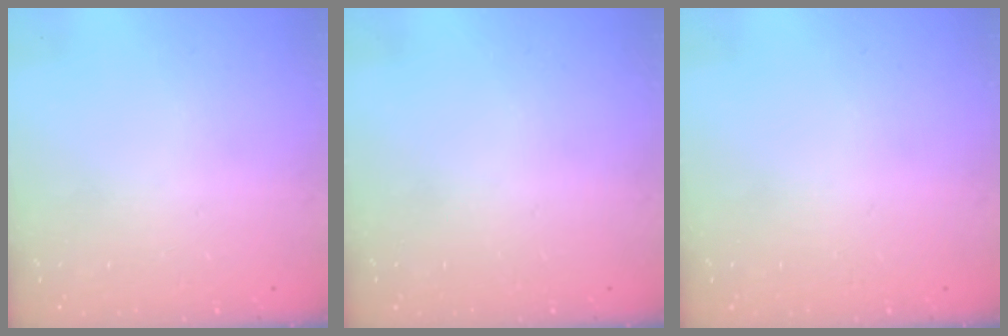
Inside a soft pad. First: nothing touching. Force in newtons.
{"total": 0.0}
{"total": 0.0}